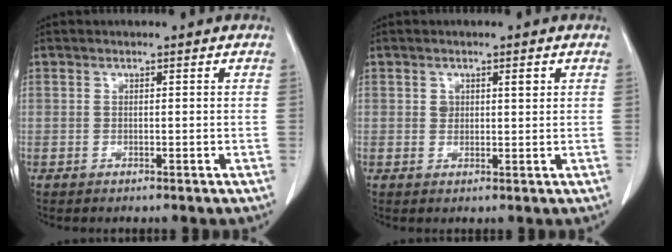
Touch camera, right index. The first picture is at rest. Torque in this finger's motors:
{"motor_torque": [0.00, 0.03, 0.01, 0.00]}